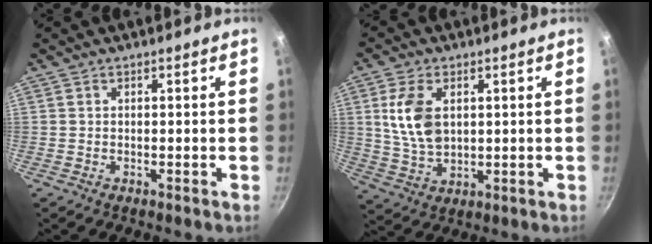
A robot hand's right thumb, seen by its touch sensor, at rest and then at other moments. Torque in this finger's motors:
{"motor_torque": [-0.18, 0.50, 0.79, 0.50, 0.15]}